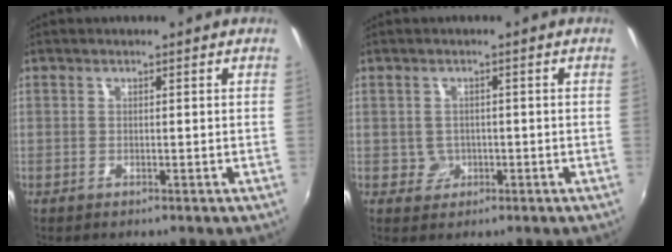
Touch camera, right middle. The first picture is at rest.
{"total": 2.5, "force": [-0.6, 2.5, 0.2], "torque": [-0.003, 0.002, -0.004]}